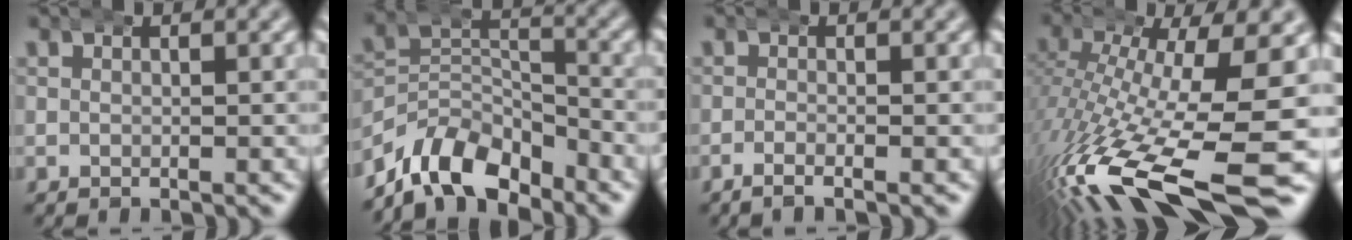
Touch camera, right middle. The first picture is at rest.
{"total": 8.6, "force": [-5.6, 5.3, 3.9], "torque": [-0.060, -0.018, -0.094]}
{"total": 1.3, "force": [-1.0, 0.0, 0.8], "torque": [-0.021, -0.001, -0.021]}
{"total": 13.5, "force": [-5.7, 5.1, 11.2], "torque": [-0.210, -0.050, -0.061]}